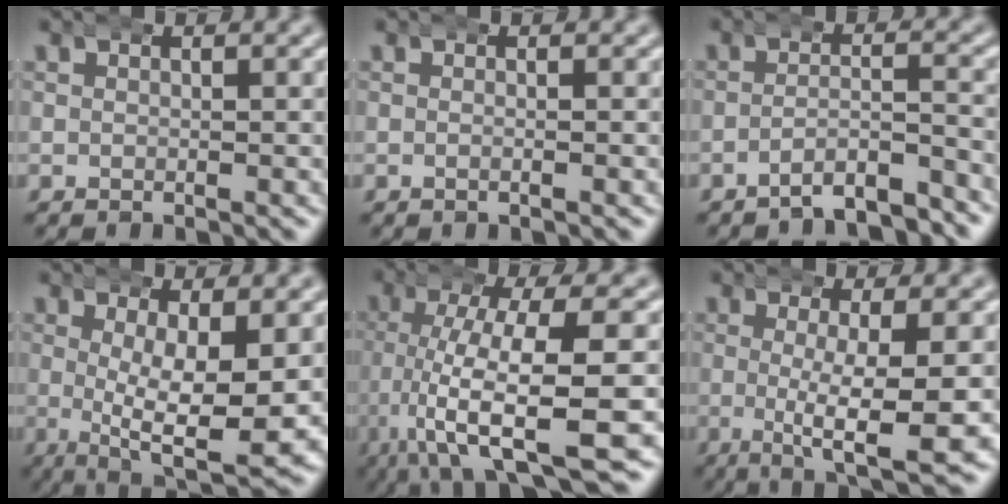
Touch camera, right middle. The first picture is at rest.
{"total": 0.7, "force": [-0.3, 0.1, 0.6], "torque": [-0.009, 0.004, -0.010]}
{"total": 6.9, "force": [-6.6, 1.2, 1.5], "torque": [-0.011, -0.017, -0.102]}
{"total": 9.7, "force": [-1.0, 3.8, 8.9], "torque": [-0.143, -0.028, 0.002]}
{"total": 10.5, "force": [-4.9, 3.7, 8.6], "torque": [-0.169, -0.037, -0.054]}
{"total": 7.8, "force": [-2.6, 1.9, 7.1], "torque": [-0.118, -0.023, -0.027]}